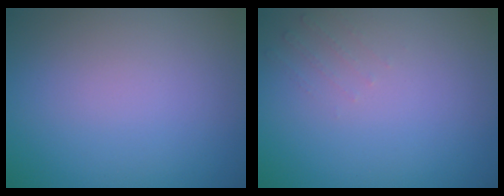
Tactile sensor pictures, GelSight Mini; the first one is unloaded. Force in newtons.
{"total": 0.8, "press": 0.8, "slide": 0.2}